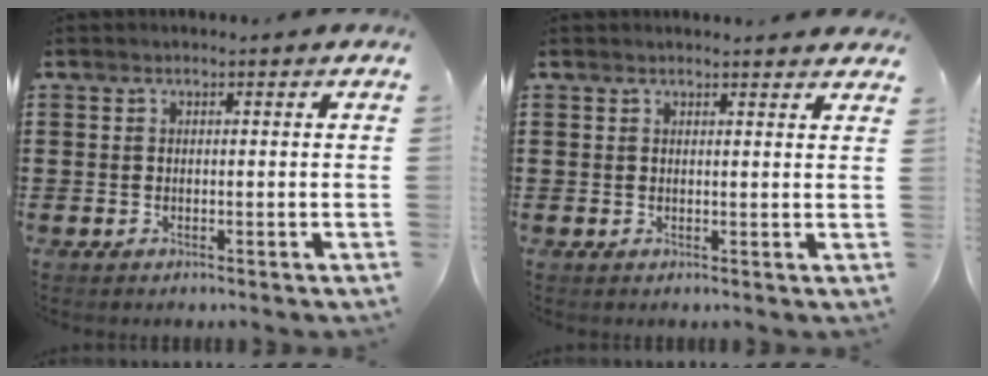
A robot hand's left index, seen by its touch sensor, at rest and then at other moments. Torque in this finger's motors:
{"motor_torque": [0.37, -0.36, 0.50, 0.06]}